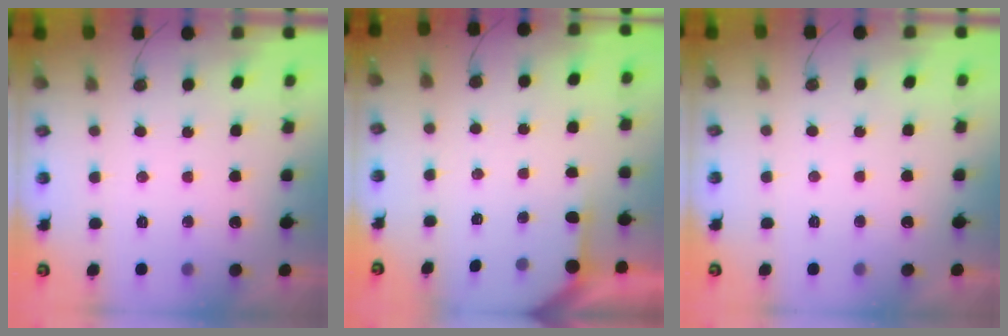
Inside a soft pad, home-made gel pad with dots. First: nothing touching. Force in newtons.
{"total": 1.7, "press": 1.7, "slide": 0.2}
{"total": 0.0}